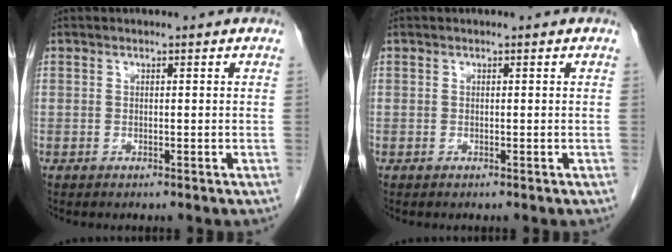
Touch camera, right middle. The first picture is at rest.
{"total": 0.0}